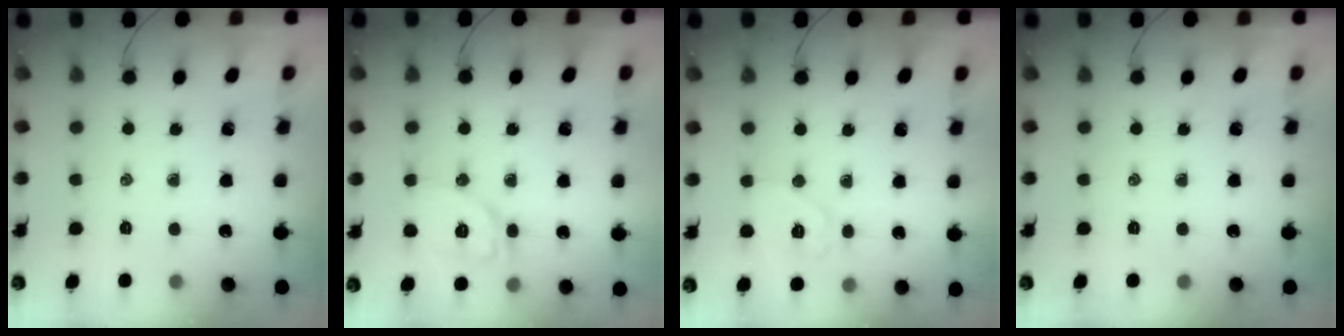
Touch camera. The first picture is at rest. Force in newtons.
{"total": 10.4, "press": 10.4, "slide": 0.5}
{"total": 8.6, "press": 8.6, "slide": 0.4}
{"total": 0.0}